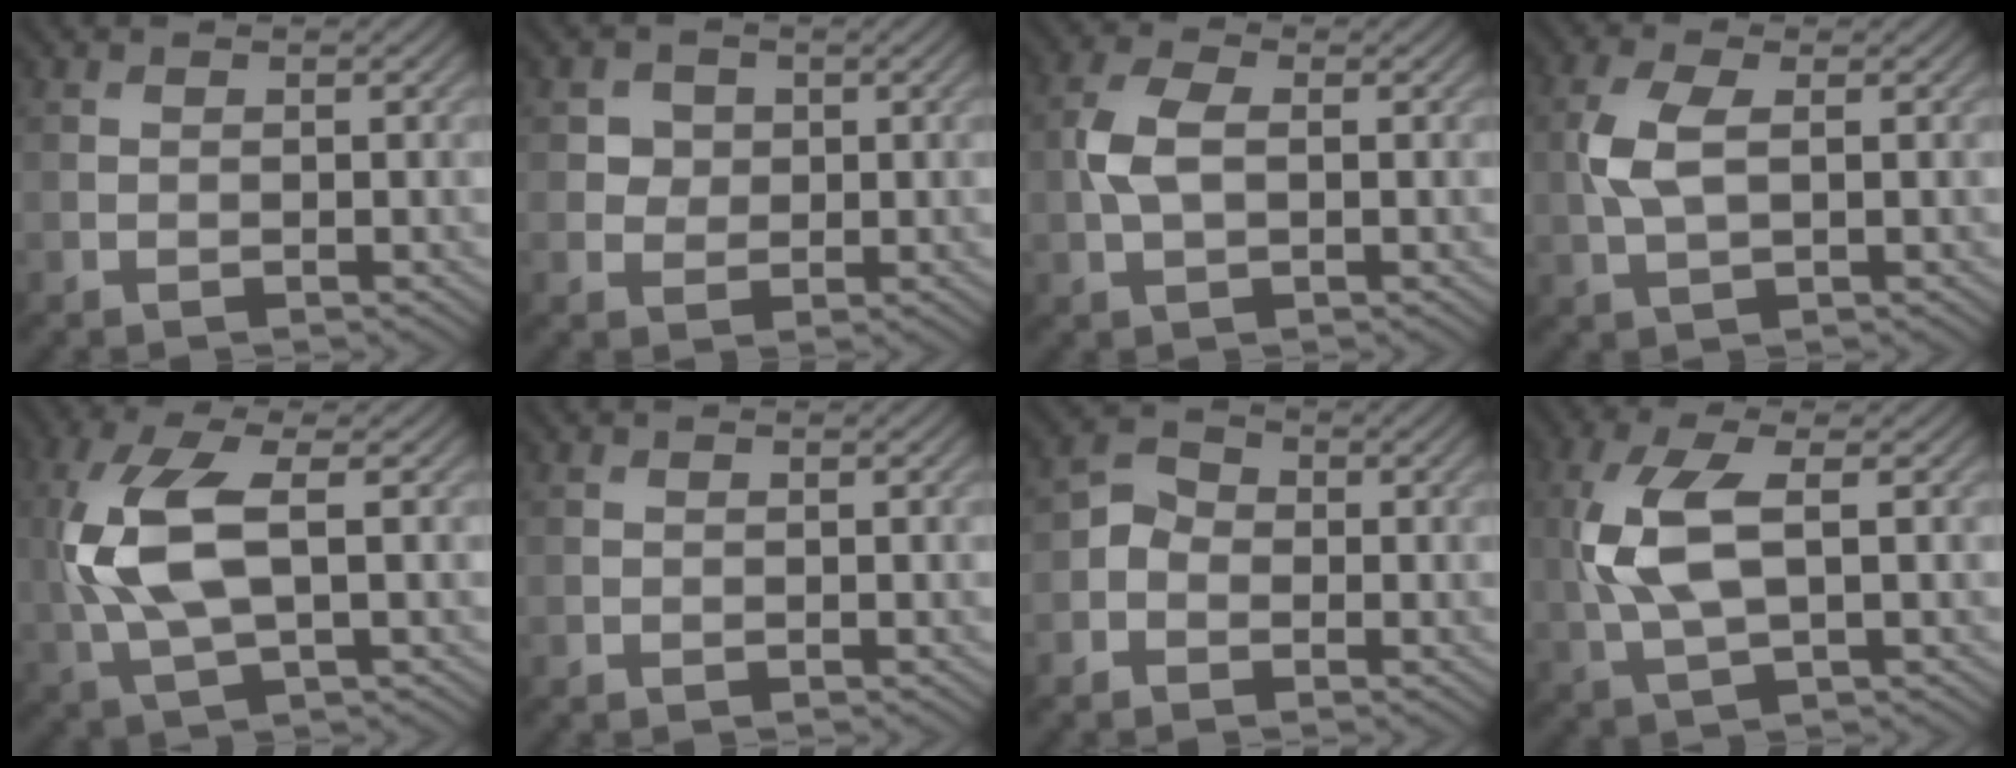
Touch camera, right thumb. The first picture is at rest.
{"total": 2.6, "force": [0.6, 2.3, 0.8], "torque": [-0.021, -0.009, 0.012]}
{"total": 4.4, "force": [0.1, 2.4, 3.7], "torque": [-0.093, 0.007, -0.003]}
{"total": 4.6, "force": [0.4, 2.1, 4.1], "torque": [-0.107, 0.004, 0.007]}
{"total": 9.6, "force": [0.6, 3.9, 8.7], "torque": [-0.212, 0.006, 0.011]}
{"total": 0.0}
{"total": 2.8, "force": [-1.0, 2.3, 1.3], "torque": [-0.026, 0.006, -0.029]}
{"total": 7.8, "force": [0.8, 3.1, 7.1], "torque": [-0.177, 0.006, 0.013]}